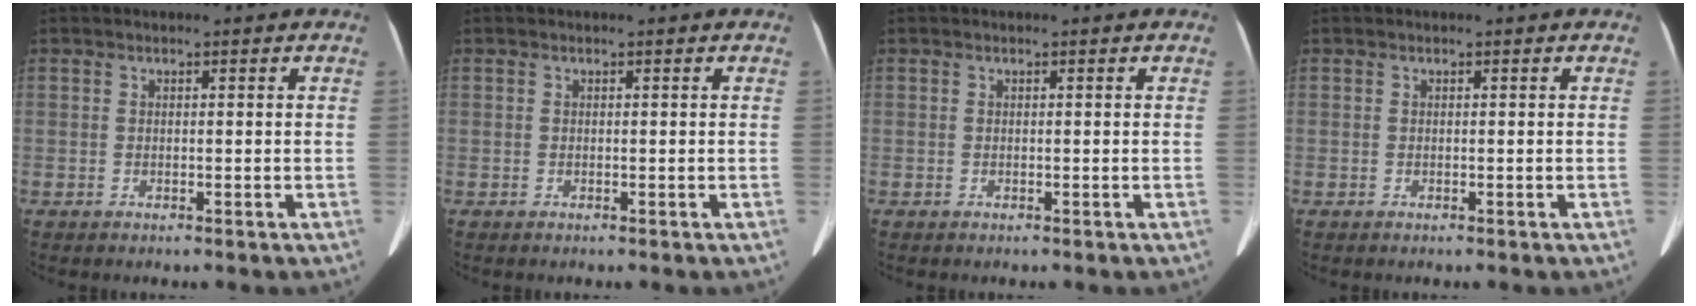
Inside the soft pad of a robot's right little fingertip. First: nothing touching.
{"total": 0.0}
{"total": 0.0}
{"total": 0.0}